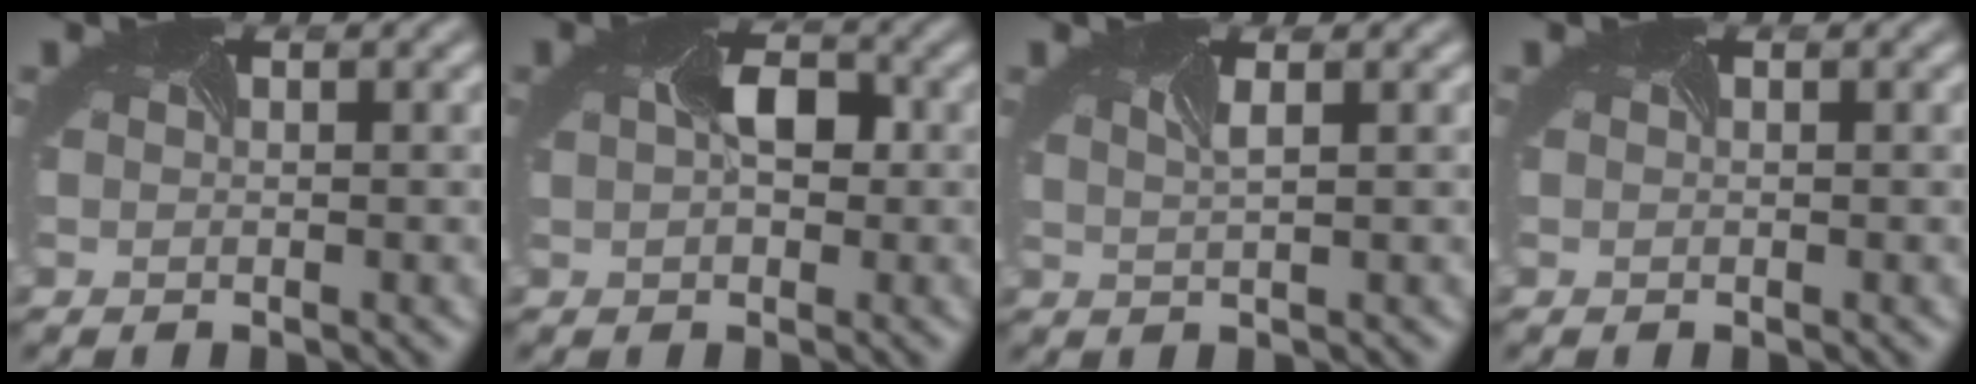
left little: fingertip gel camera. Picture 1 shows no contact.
{"total": 2.7, "force": [-0.2, 1.8, 2.0], "torque": [-0.052, 0.005, 0.003]}
{"total": 0.9, "force": [0.1, 0.2, 0.8], "torque": [-0.011, 0.010, 0.001]}
{"total": 0.0}